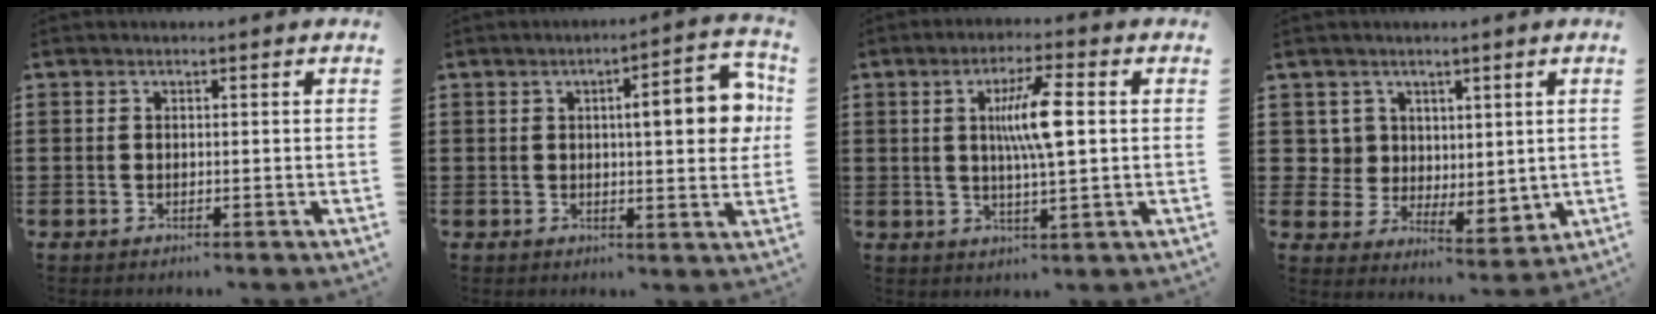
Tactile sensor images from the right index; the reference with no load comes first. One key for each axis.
{"total": 8.6, "fx": 1.7, "fy": 2.0, "fz": 8.2, "tx": -0.122, "ty": -0.005, "tz": 0.019}
{"total": 7.5, "fx": 1.1, "fy": 0.9, "fz": 7.3, "tx": -0.137, "ty": 0.002, "tz": 0.014}
{"total": 5.5, "fx": 3.2, "fy": 4.5, "fz": 0.5, "tx": -0.040, "ty": 0.002, "tz": 0.065}